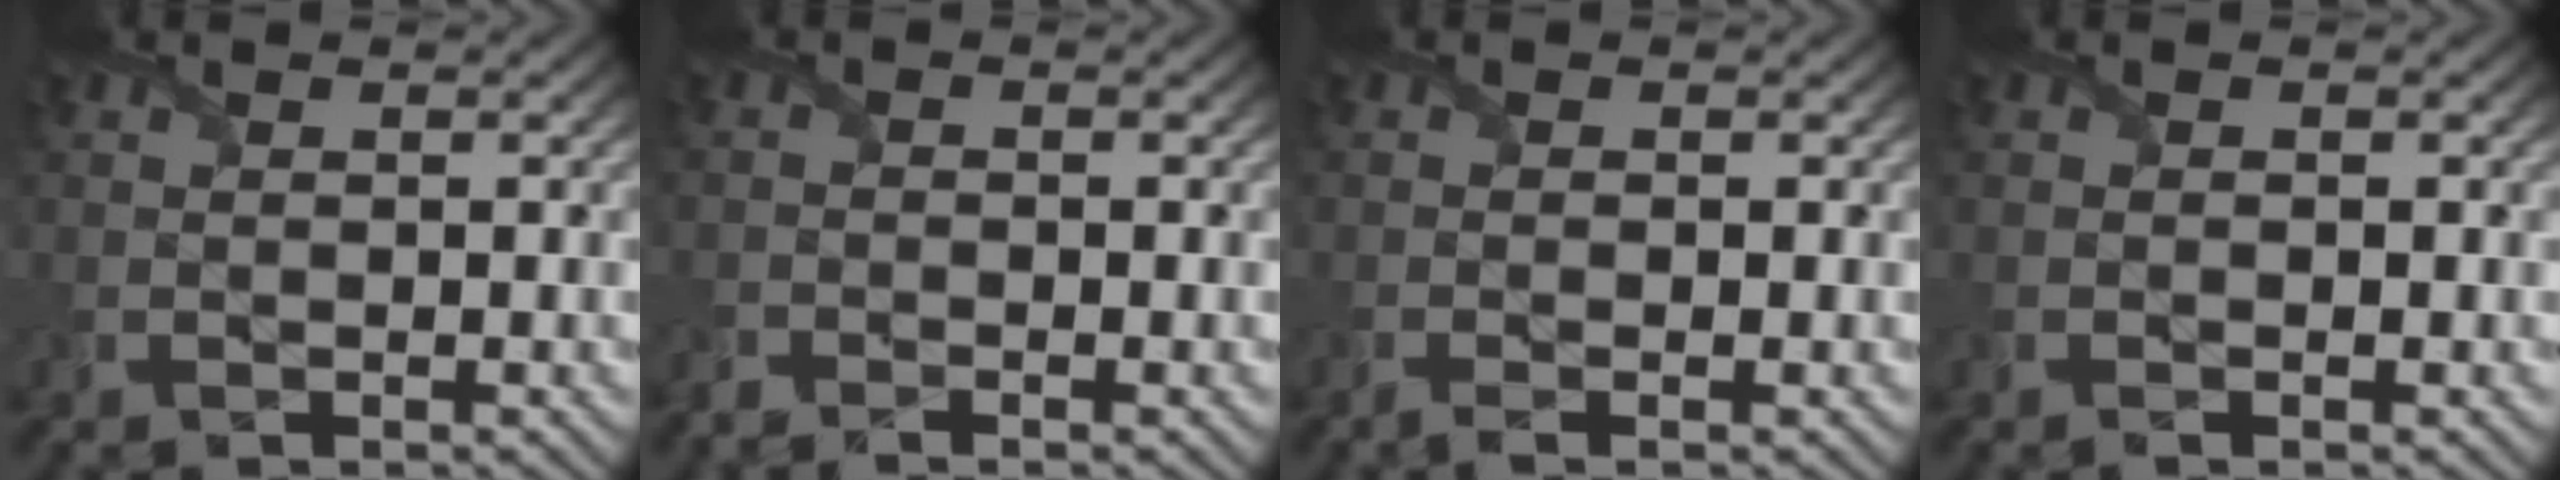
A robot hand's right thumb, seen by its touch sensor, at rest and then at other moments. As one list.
[{"total": 1.4, "force": [-1.4, 0.1, 0.2], "torque": [-0.009, -0.008, -0.037]}, {"total": 1.1, "force": [-0.6, 0.1, 0.9], "torque": [-0.020, -0.001, -0.017]}, {"total": 0.0}]